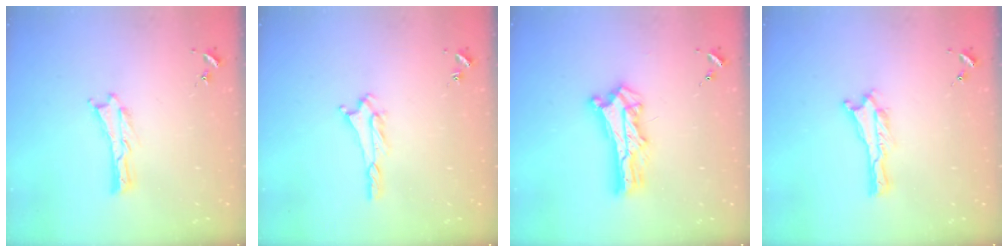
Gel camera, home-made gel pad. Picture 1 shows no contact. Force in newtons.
{"total": 2.7, "press": 2.7, "slide": 0.4}
{"total": 8.4, "press": 8.4, "slide": 0.8}
{"total": 0.0}